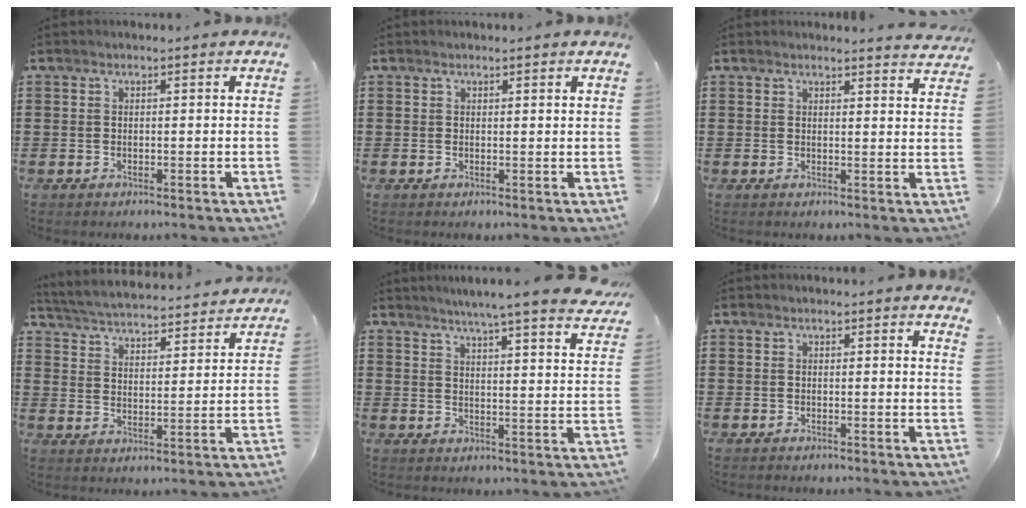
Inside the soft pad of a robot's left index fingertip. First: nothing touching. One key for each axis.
{"total": 0.6, "fx": 0.6, "fy": 0.0, "fz": 0.1, "tx": -0.004, "ty": 0.000, "tz": 0.012}
{"total": 2.3, "fx": 2.3, "fy": -0.3, "fz": 0.1, "tx": -0.001, "ty": -0.012, "tz": 0.041}
{"total": 4.1, "fx": 4.1, "fy": -0.3, "fz": 0.4, "tx": -0.030, "ty": -0.035, "tz": 0.064}
{"total": 4.9, "fx": 4.6, "fy": -0.7, "fz": 1.6, "tx": -0.052, "ty": -0.030, "tz": 0.076}
{"total": 0.9, "fx": 0.8, "fy": -0.2, "fz": 0.4, "tx": -0.009, "ty": -0.003, "tz": 0.014}